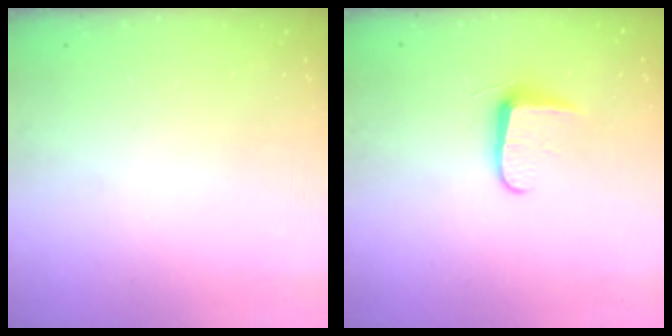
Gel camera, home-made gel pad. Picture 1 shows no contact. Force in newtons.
{"total": 6.8, "press": 6.7, "slide": 0.9}